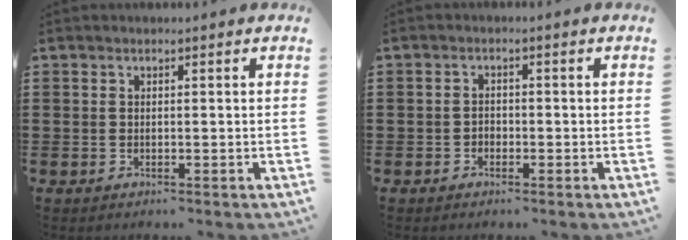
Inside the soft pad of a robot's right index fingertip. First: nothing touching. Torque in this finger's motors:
{"motor_torque": [1.13, 1.01, 0.01, 0.01]}